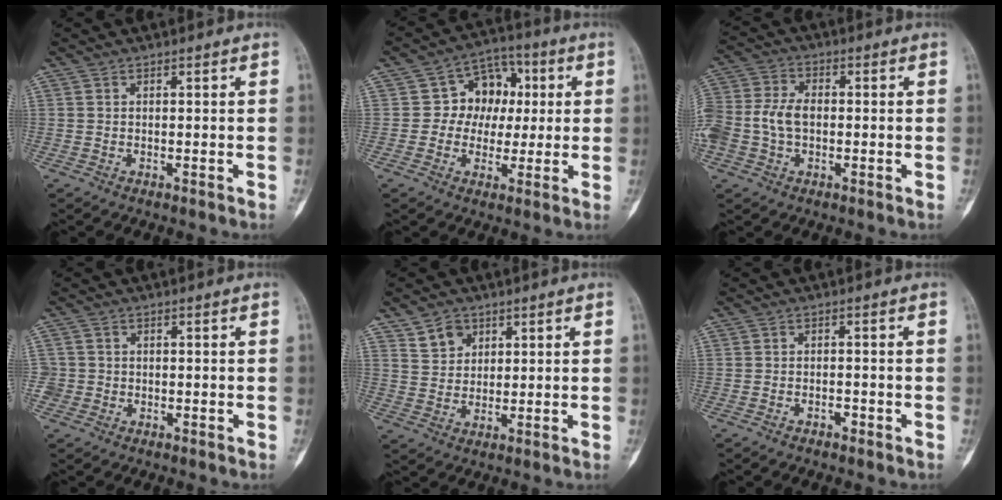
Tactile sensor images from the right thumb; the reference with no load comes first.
{"total": 10.2, "force": [1.1, 8.4, 5.6], "torque": [-0.026, 0.016, 0.009]}
{"total": 10.6, "force": [-1.1, 7.2, 7.7], "torque": [-0.175, 0.025, -0.026]}
{"total": 2.1, "force": [-0.6, 2.0, -0.1], "torque": [0.015, 0.009, -0.014]}
{"total": 5.0, "force": [2.9, 3.8, 1.5], "torque": [-0.006, -0.019, 0.058]}
{"total": 1.4, "force": [-1.0, 0.7, 0.7], "torque": [-0.010, 0.008, -0.017]}